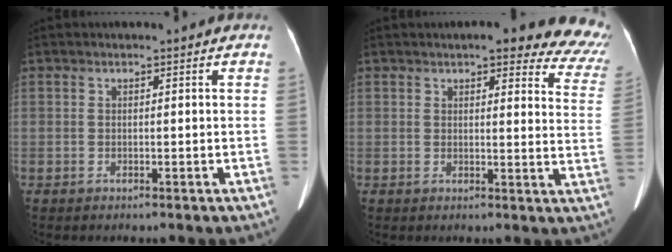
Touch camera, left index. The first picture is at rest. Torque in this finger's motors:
{"motor_torque": [0.74, -0.85, 0.22, 0.07]}